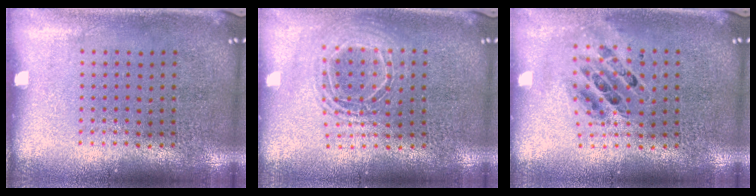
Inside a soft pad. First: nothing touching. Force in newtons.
{"total": 1.5, "press": 1.3, "slide": 0.8}
{"total": 0.8, "press": 0.8, "slide": 0.1}